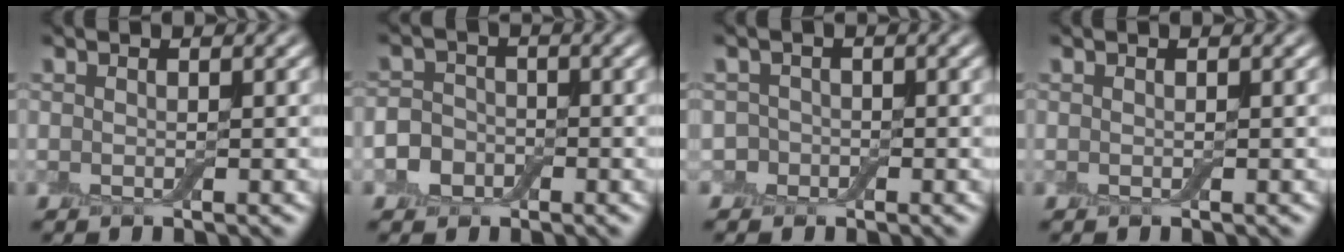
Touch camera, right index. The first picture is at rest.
{"total": 3.0, "force": [-1.2, 2.4, 1.1], "torque": [-0.004, 0.003, -0.034]}
{"total": 1.7, "force": [-0.7, 1.6, 0.1], "torque": [0.019, 0.005, -0.019]}
{"total": 0.0}